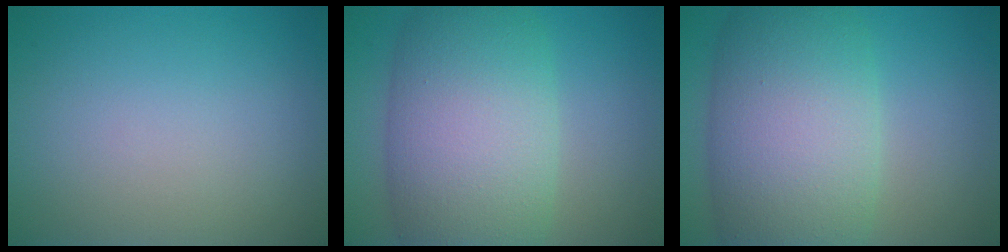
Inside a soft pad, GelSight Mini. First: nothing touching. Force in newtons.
{"total": 11.3, "press": 11.3, "slide": 0.5}
{"total": 11.5, "press": 11.5, "slide": 0.5}